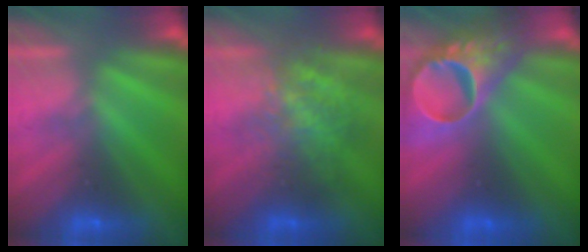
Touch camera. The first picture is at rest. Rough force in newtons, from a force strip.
{"total": 2.1}
{"total": 7.2}